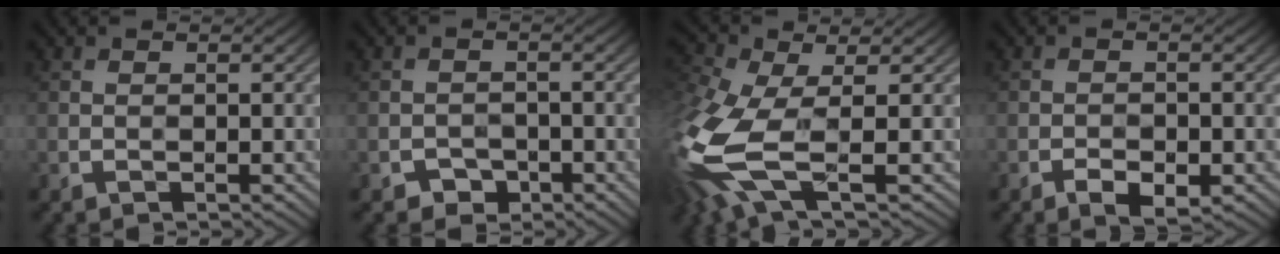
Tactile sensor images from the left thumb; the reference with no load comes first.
{"total": 2.0, "force": [-1.4, 1.4, 0.2], "torque": [0.002, 0.001, -0.023]}
{"total": 11.5, "force": [-3.5, 4.7, 10.0], "torque": [-0.269, -0.023, -0.065]}
{"total": 2.8, "force": [-1.7, 1.3, 1.8], "torque": [-0.031, -0.004, -0.026]}